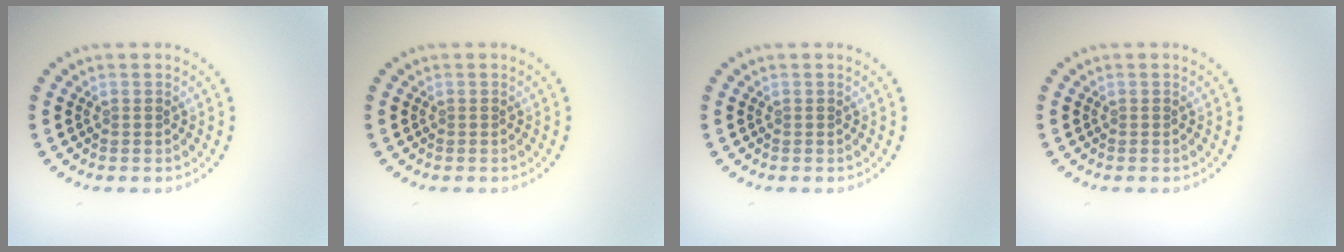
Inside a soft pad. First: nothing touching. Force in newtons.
{"total": 0.0}
{"total": 0.0}
{"total": 0.0}